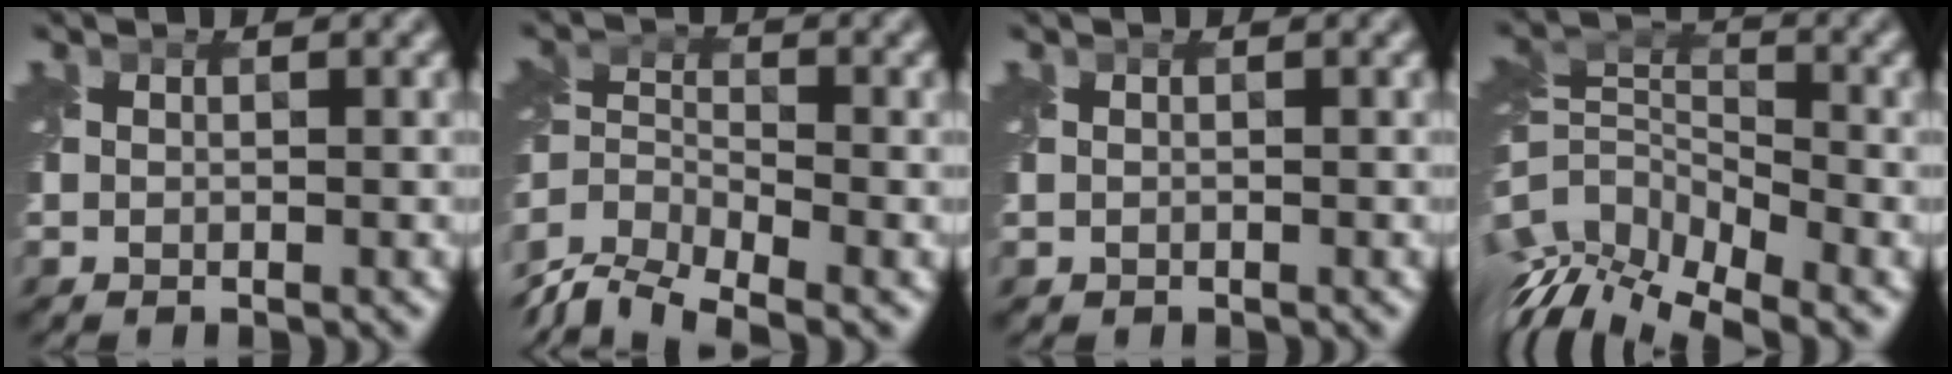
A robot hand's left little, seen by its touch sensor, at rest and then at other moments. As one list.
[{"total": 7.3, "force": [-5.7, 2.7, 3.6], "torque": [-0.065, -0.009, -0.117]}, {"total": 0.6, "force": [-0.1, 0.5, 0.2], "torque": [-0.006, -0.004, 0.003]}, {"total": 10.5, "force": [-6.7, 5.0, 6.3], "torque": [-0.135, -0.002, -0.124]}]